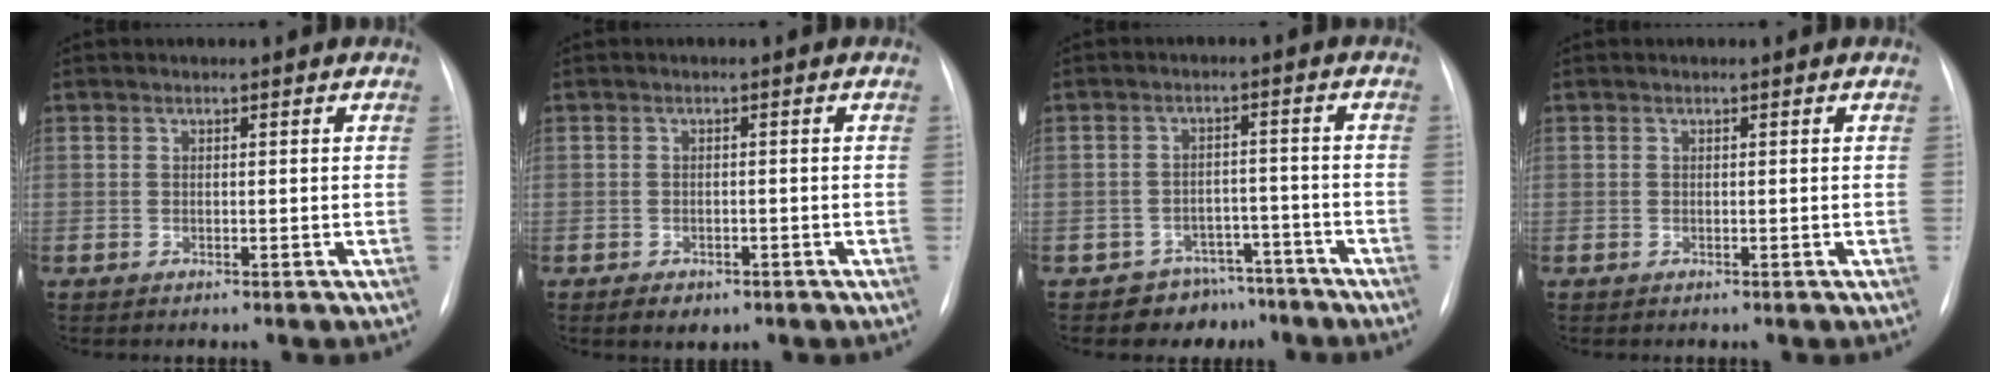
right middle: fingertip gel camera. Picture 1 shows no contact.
{"total": 3.0, "force": [-1.9, 1.8, 1.5], "torque": [-0.020, -0.001, -0.019]}
{"total": 6.2, "force": [-5.0, 3.7, -0.2], "torque": [0.019, 0.036, -0.073]}
{"total": 0.0}